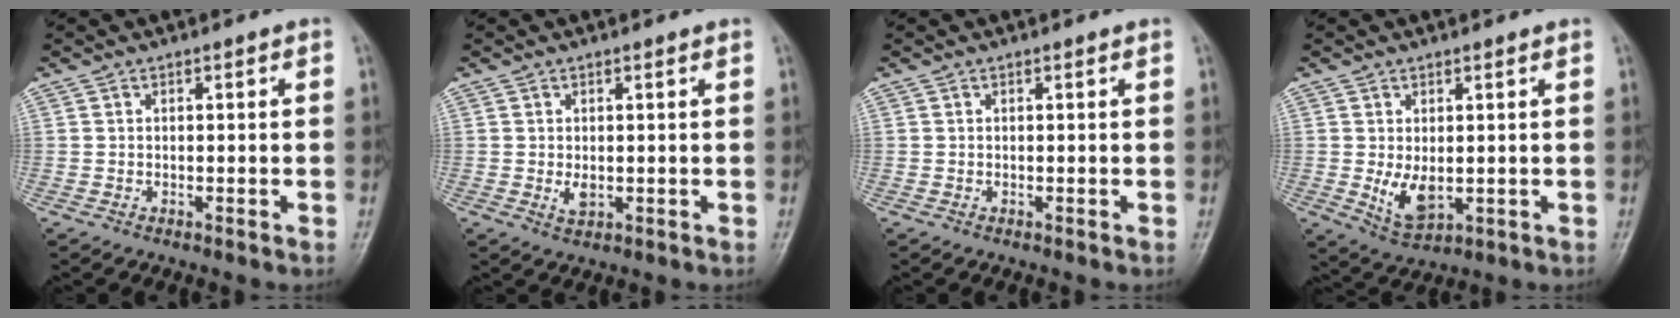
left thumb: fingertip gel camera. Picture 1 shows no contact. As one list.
[{"total": 2.1, "force": [0.2, 1.1, 1.7], "torque": [-0.030, -0.006, 0.008]}, {"total": 0.0}, {"total": 5.4, "force": [0.2, 2.9, 4.6], "torque": [-0.072, -0.015, 0.018]}]